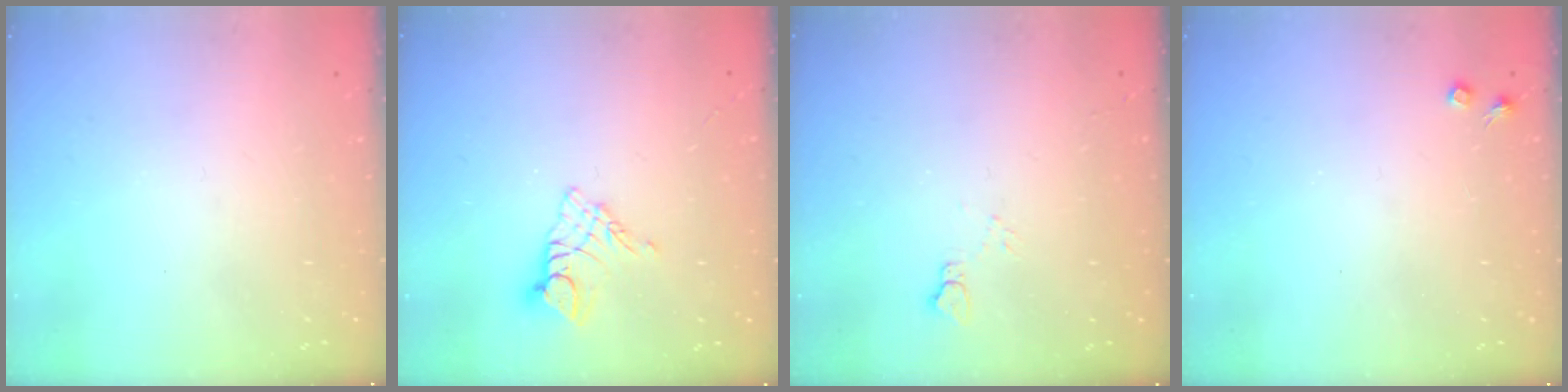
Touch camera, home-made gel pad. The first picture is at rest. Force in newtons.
{"total": 7.7, "press": 7.7, "slide": 0.7}
{"total": 3.2, "press": 3.2, "slide": 0.5}
{"total": 2.7, "press": 2.7, "slide": 0.4}